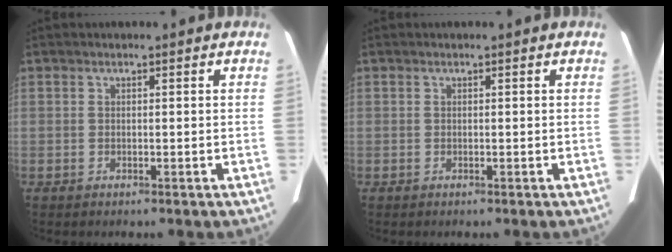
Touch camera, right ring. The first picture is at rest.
{"total": 0.0}